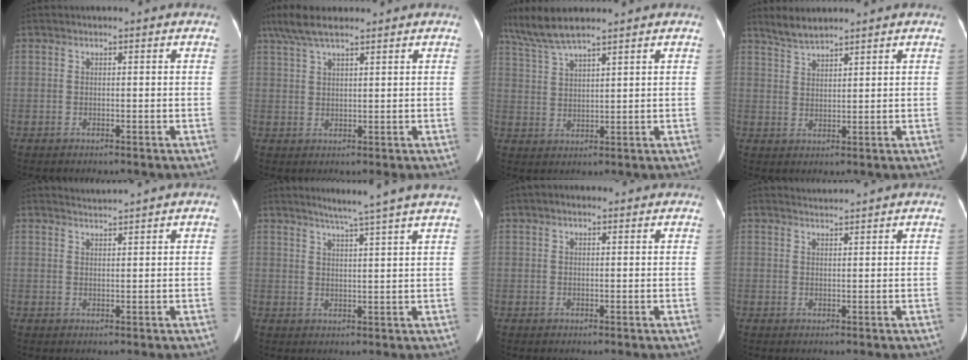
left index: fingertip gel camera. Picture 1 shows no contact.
{"total": 6.7, "force": [5.2, 1.3, 4.1], "torque": [-0.086, 0.029, 0.096]}
{"total": 7.3, "force": [6.2, 0.3, 3.9], "torque": [-0.088, 0.020, 0.122]}
{"total": 3.6, "force": [3.4, 0.3, 1.1], "torque": [-0.029, 0.010, 0.069]}
{"total": 1.6, "force": [1.4, -0.7, -0.3], "torque": [-0.001, 0.001, 0.032]}
{"total": 7.6, "force": [6.2, -1.8, 4.1], "torque": [-0.060, 0.004, 0.081]}
{"total": 1.4, "force": [0.8, 0.8, 0.8], "torque": [-0.019, 0.018, 0.009]}
{"total": 1.5, "force": [1.3, -0.5, -0.5], "torque": [0.000, 0.004, 0.029]}